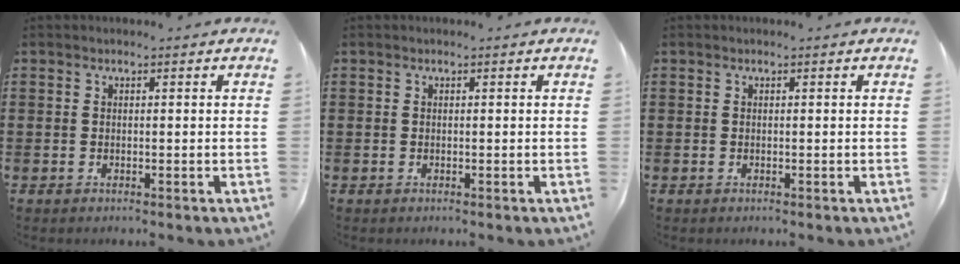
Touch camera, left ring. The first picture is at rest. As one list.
[{"total": 0.0}, {"total": 0.0}]